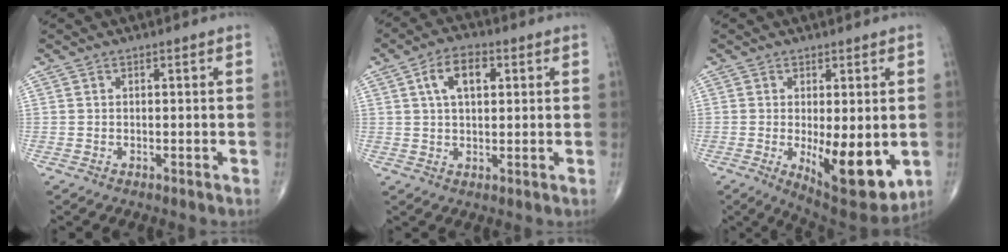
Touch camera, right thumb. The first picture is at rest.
{"total": 7.6, "force": [2.4, 4.2, 5.9], "torque": [-0.096, 0.007, 0.037]}
{"total": 13.2, "force": [-2.3, 4.8, 12.1], "torque": [-0.162, -0.030, -0.018]}